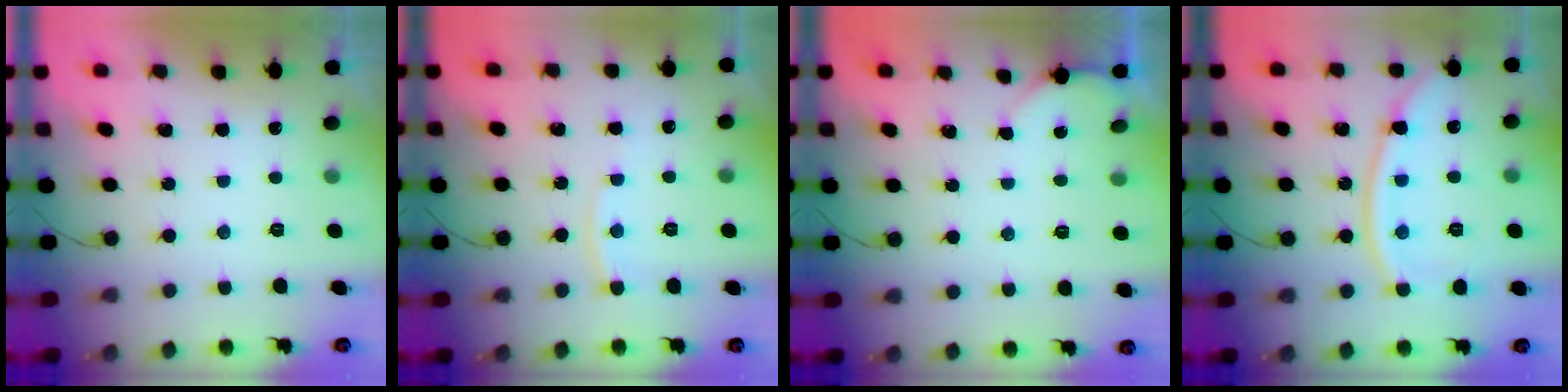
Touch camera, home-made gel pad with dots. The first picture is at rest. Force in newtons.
{"total": 3.9, "press": 3.9, "slide": 0.3}
{"total": 1.0, "press": 1.0, "slide": 0.1}
{"total": 12.9, "press": 12.8, "slide": 1.6}